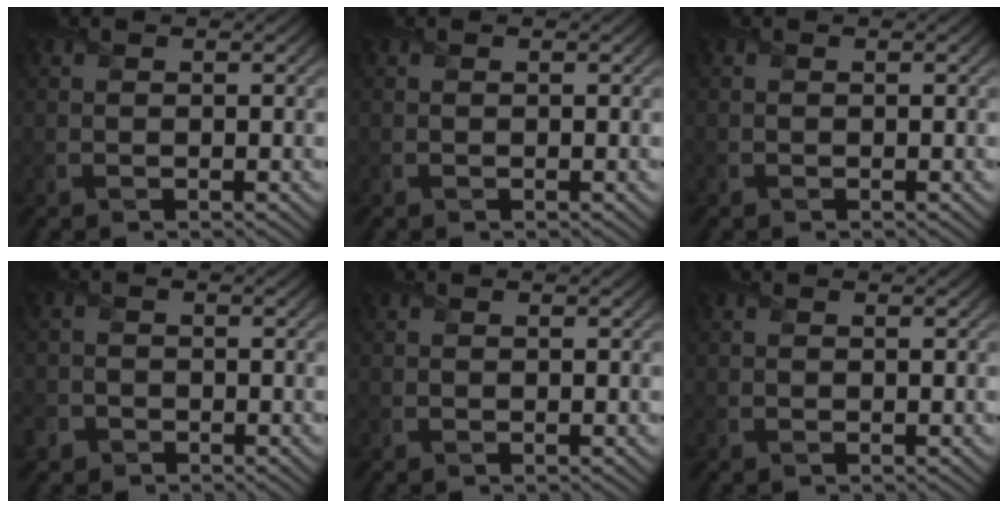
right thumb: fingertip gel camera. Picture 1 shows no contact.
{"total": 0.0}
{"total": 0.0}
{"total": 2.3, "force": [-1.5, 1.7, 0.4], "torque": [-0.008, -0.004, -0.037]}
{"total": 0.0}
{"total": 0.0}